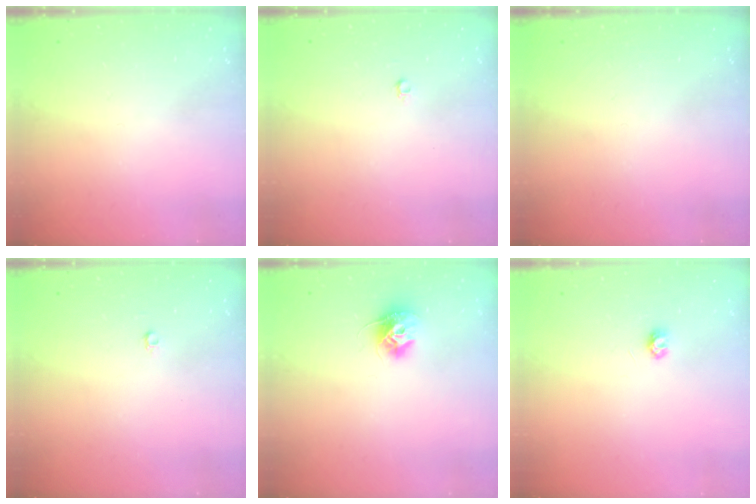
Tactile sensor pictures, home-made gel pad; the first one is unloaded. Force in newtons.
{"total": 2.2, "press": 2.2, "slide": 0.2}
{"total": 0.0}
{"total": 2.2, "press": 2.2, "slide": 0.2}
{"total": 9.5, "press": 9.5, "slide": 0.2}
{"total": 3.2, "press": 3.2, "slide": 0.3}